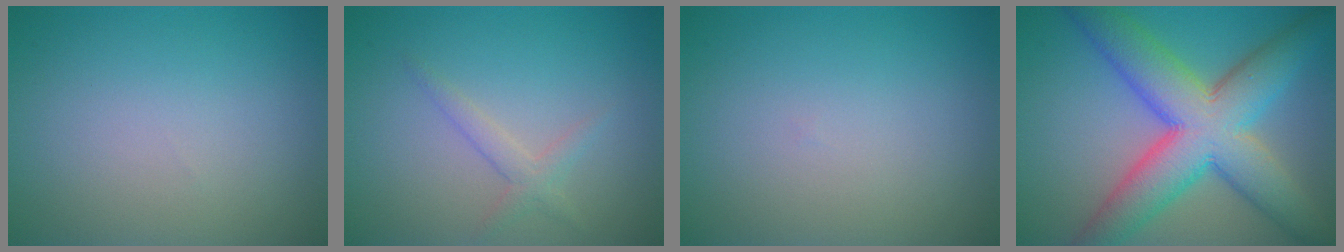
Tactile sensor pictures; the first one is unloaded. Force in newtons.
{"total": 1.6, "press": 1.6, "slide": 0.1}
{"total": 0.0}
{"total": 10.8, "press": 10.8, "slide": 0.5}